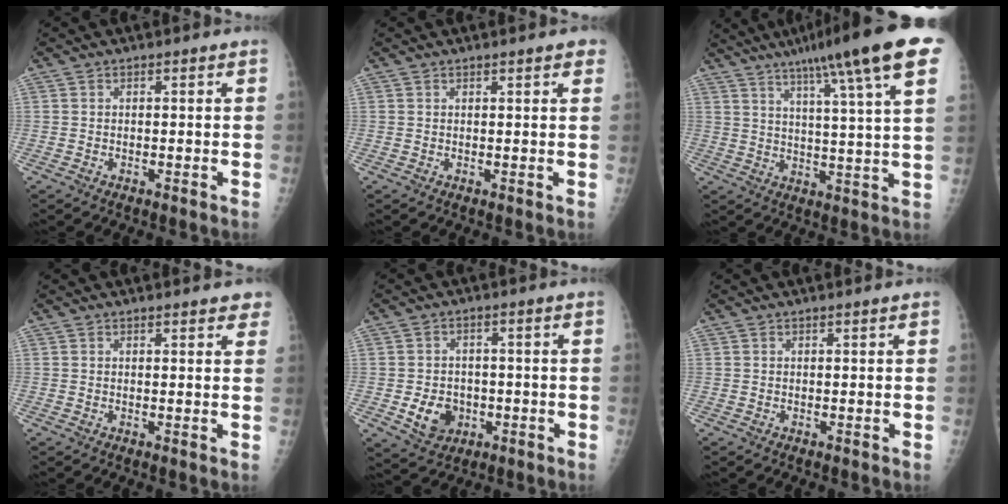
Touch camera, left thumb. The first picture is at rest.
{"total": 2.6, "force": [1.8, 0.5, 1.8], "torque": [-0.014, 0.000, 0.019]}
{"total": 20.5, "force": [12.2, 1.7, 16.3], "torque": [-0.238, -0.015, 0.160]}
{"total": 4.1, "force": [3.2, 1.2, 2.3], "torque": [-0.006, -0.004, 0.032]}
{"total": 6.7, "force": [-1.7, 5.5, 3.5], "torque": [-0.037, 0.005, -0.020]}
{"total": 0.6, "force": [0.4, -0.1, 0.4], "torque": [-0.009, -0.001, 0.008]}